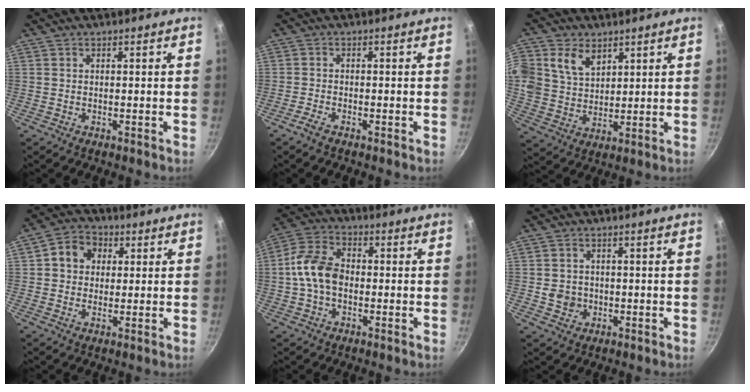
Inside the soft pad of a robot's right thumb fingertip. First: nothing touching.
{"total": 2.1, "force": [-1.6, 0.6, 1.2], "torque": [-0.036, 0.014, -0.037]}
{"total": 10.4, "force": [4.6, 7.8, 5.2], "torque": [-0.089, -0.011, 0.090]}
{"total": 7.6, "force": [1.9, 6.3, 3.7], "torque": [-0.039, 0.006, 0.017]}
{"total": 10.2, "force": [-0.8, 7.1, 7.3], "torque": [-0.125, 0.031, -0.028]}
{"total": 4.1, "force": [-0.6, 3.8, 1.5], "torque": [-0.010, 0.012, -0.005]}